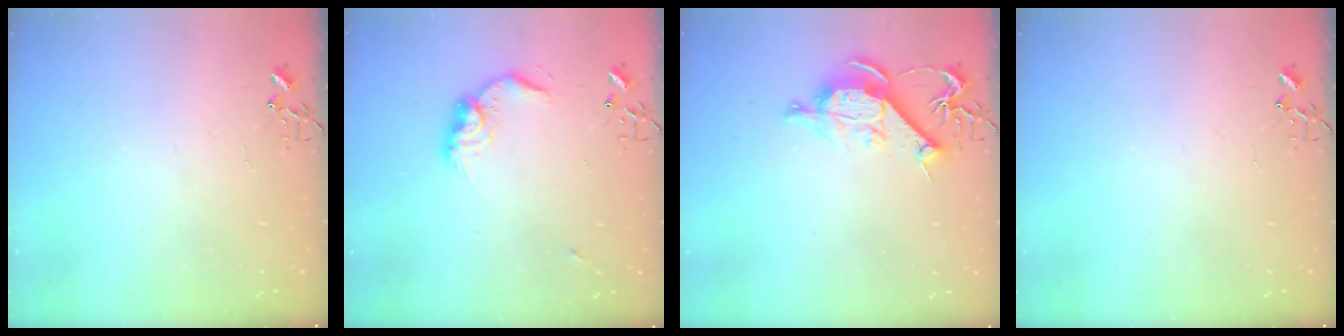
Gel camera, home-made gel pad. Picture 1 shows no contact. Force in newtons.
{"total": 12.5, "press": 12.5, "slide": 0.7}
{"total": 10.0, "press": 10.0, "slide": 0.7}
{"total": 0.0}